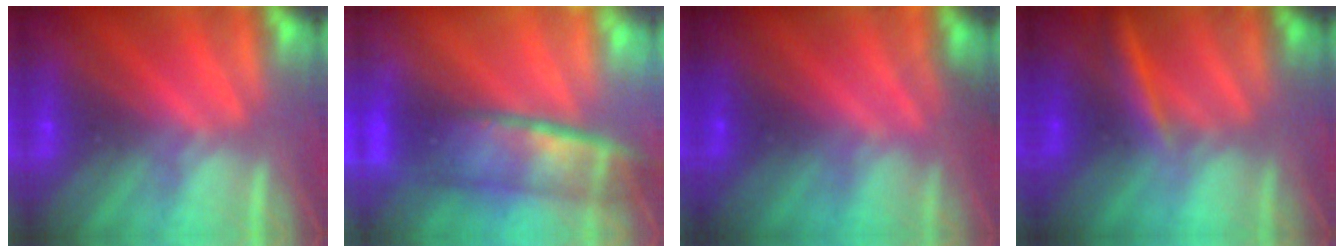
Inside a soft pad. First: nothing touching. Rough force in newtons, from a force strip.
{"total": 7.4}
{"total": 4.5}
{"total": 2.9}